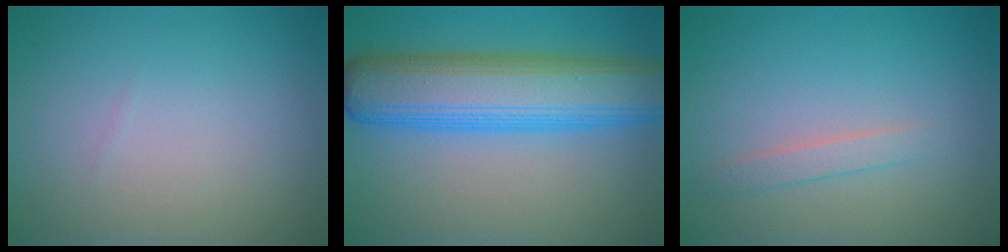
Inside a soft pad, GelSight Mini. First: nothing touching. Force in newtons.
{"total": 9.8, "press": 9.8, "slide": 0.1}
{"total": 1.4, "press": 1.4, "slide": 0.1}